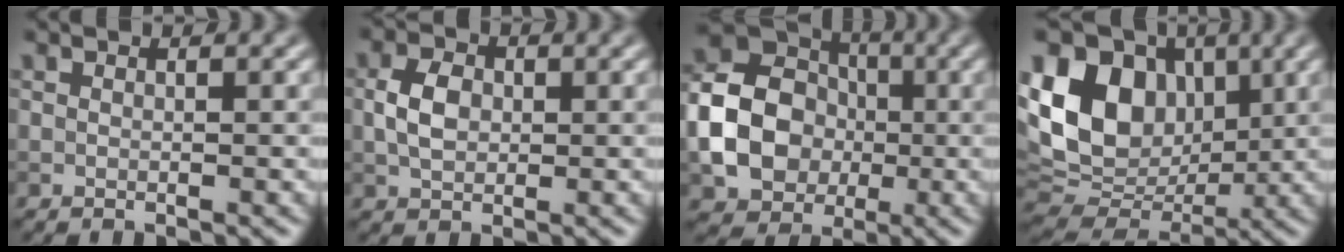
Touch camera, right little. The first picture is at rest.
{"total": 3.3, "force": [0.2, 2.4, 2.3], "torque": [-0.050, 0.005, -0.001]}
{"total": 8.9, "force": [-1.4, 7.1, 5.2], "torque": [-0.097, 0.003, -0.036]}
{"total": 13.3, "force": [2.6, 10.0, 8.4], "torque": [-0.178, 0.021, 0.041]}